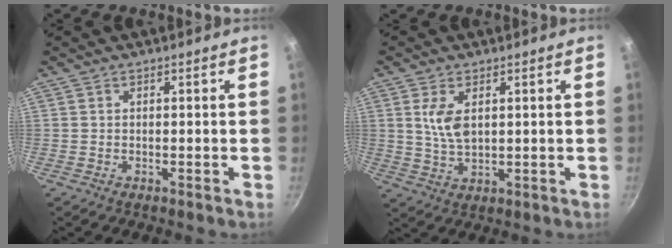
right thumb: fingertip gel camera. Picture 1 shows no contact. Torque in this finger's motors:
{"motor_torque": [-0.76, 0.41, 0.83, 0.26, 0.07]}